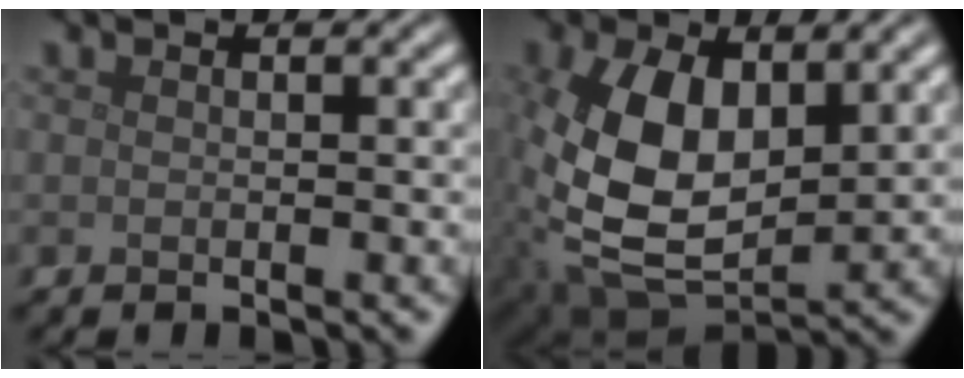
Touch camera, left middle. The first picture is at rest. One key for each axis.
{"total": 10.7, "fx": 0.9, "fy": 6.3, "fz": 8.6, "tx": -0.203, "ty": -0.010, "tz": 0.025}